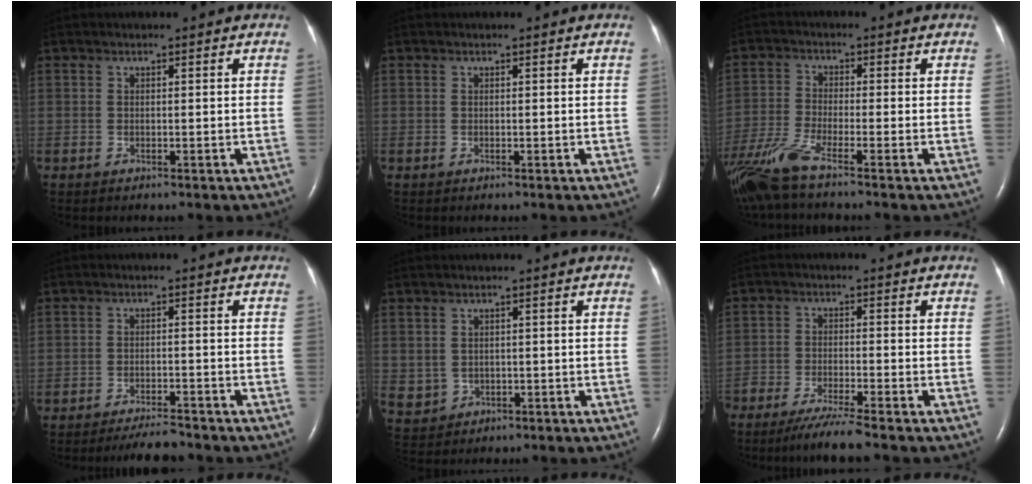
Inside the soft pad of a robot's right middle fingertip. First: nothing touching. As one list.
[{"total": 0.0}, {"total": 8.3, "force": [-6.5, -0.2, 5.3], "torque": [-0.120, -0.029, -0.128]}, {"total": 4.3, "force": [-4.1, 0.1, 1.3], "torque": [-0.024, -0.014, -0.069]}, {"total": 3.2, "force": [-0.1, 3.0, 1.1], "torque": [-0.021, 0.003, 0.014]}, {"total": 6.1, "force": [-5.1, -0.8, 3.3], "torque": [-0.055, -0.020, -0.092]}]